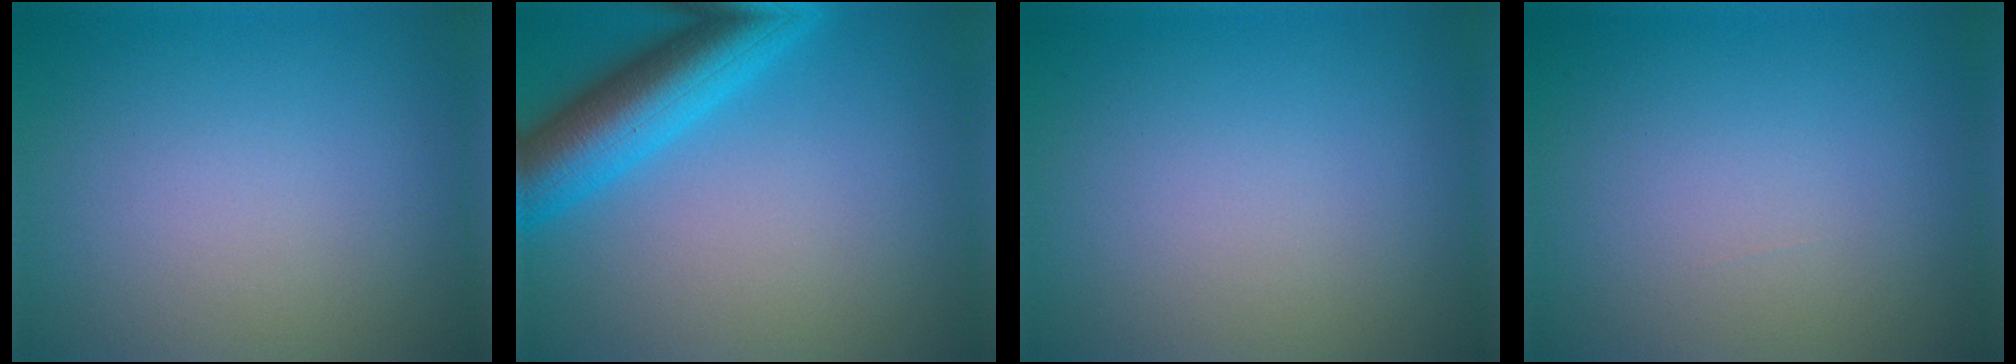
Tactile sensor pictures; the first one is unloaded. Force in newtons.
{"total": 7.3, "press": 7.3, "slide": 0.3}
{"total": 0.0}
{"total": 0.0}